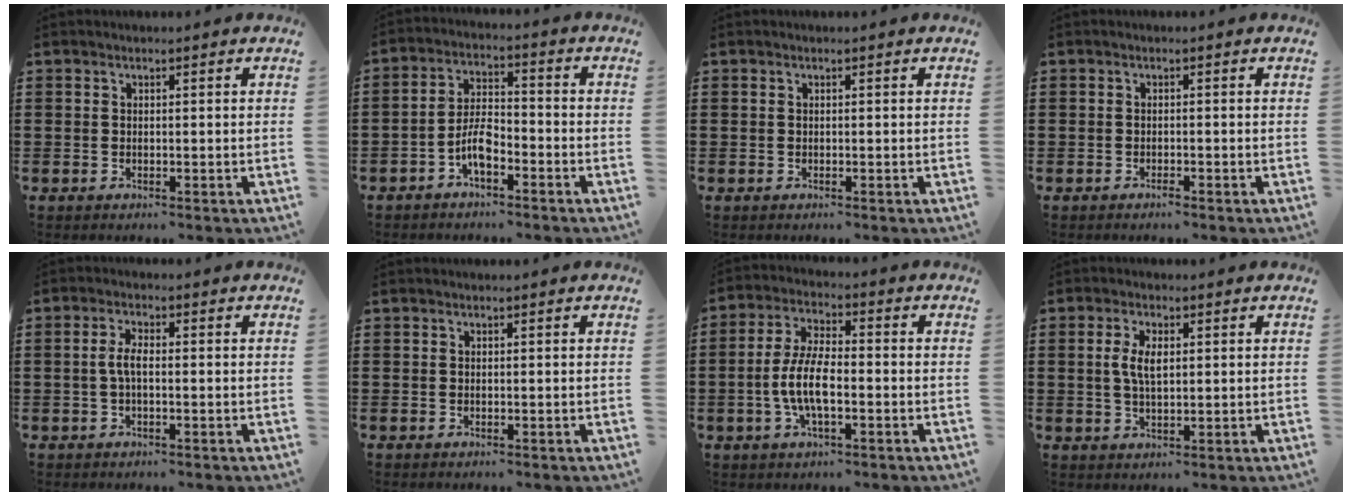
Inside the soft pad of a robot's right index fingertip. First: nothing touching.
{"total": 5.6, "force": [-2.9, 2.2, 4.2], "torque": [-0.099, 0.004, -0.062]}
{"total": 0.0}
{"total": 0.7, "force": [-0.6, 0.2, 0.2], "torque": [-0.007, -0.003, -0.012]}
{"total": 3.0, "force": [-0.4, 0.9, 2.8], "torque": [-0.066, -0.002, -0.014]}
{"total": 0.0}
{"total": 7.5, "force": [-1.8, 2.9, 6.7], "torque": [-0.156, -0.006, -0.041]}
{"total": 4.1, "force": [0.6, 1.8, 3.7], "torque": [-0.075, 0.008, 0.009]}